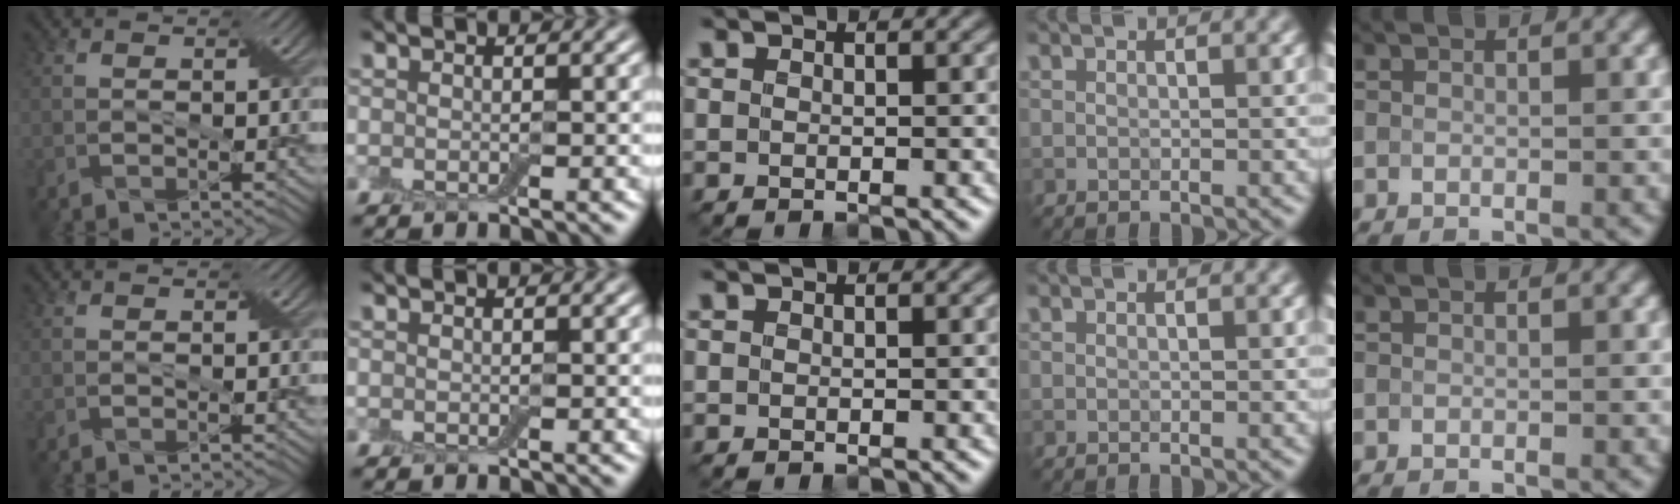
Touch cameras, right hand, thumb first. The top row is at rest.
{}